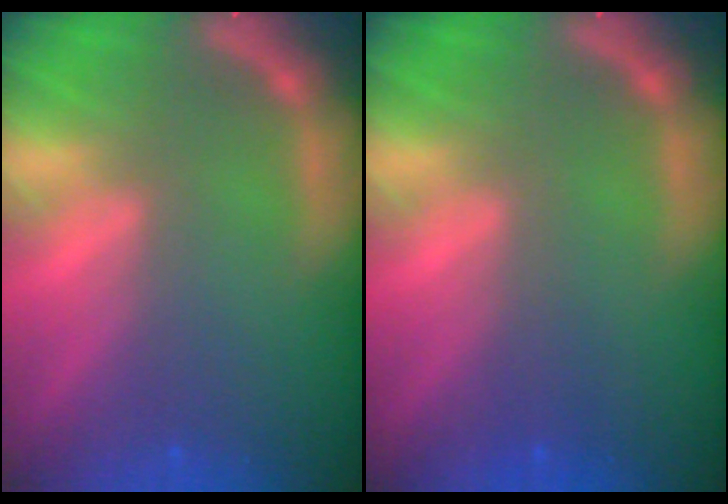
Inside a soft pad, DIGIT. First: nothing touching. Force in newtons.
{"total": 1.0}